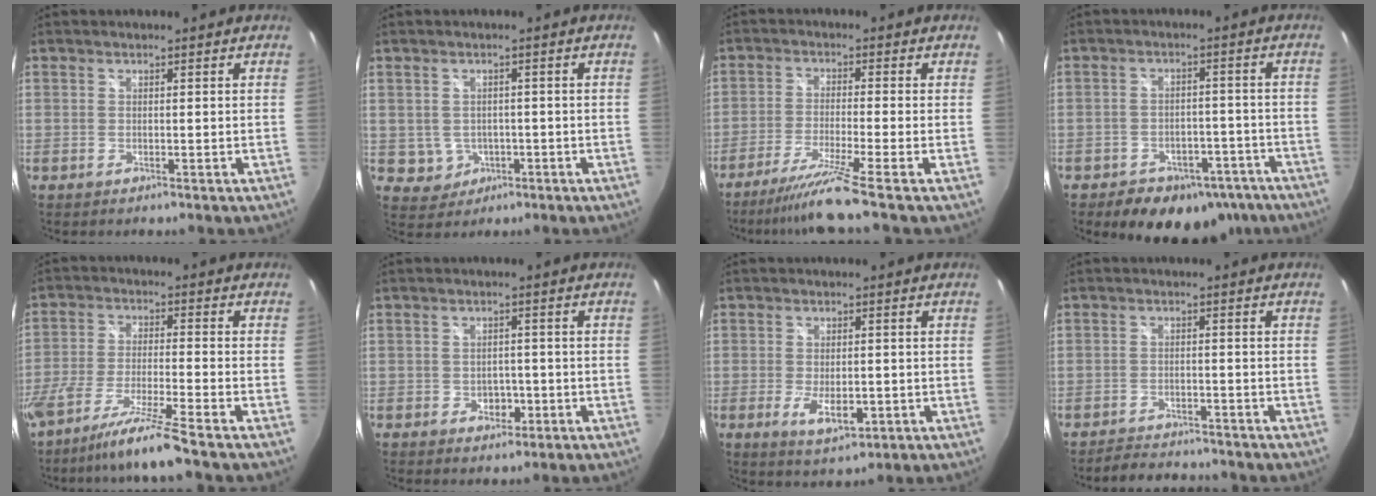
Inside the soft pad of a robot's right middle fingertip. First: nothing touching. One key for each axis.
{"total": 4.4, "fx": -0.8, "fy": 4.2, "fz": 1.1, "tx": -0.031, "ty": 0.006, "tz": 0.001}
{"total": 8.1, "fx": -6.5, "fy": -2.7, "fz": 4.1, "tx": -0.092, "ty": -0.019, "tz": -0.113}
{"total": 14.4, "fx": -10.1, "fy": 8.7, "fz": 5.6, "tx": -0.112, "ty": 0.019, "tz": -0.109}
{"total": 10.6, "fx": -8.7, "fy": -1.9, "fz": 5.7, "tx": -0.118, "ty": -0.023, "tz": -0.154}
{"total": 3.5, "fx": -1.3, "fy": 2.9, "fz": 1.5, "tx": -0.027, "ty": 0.001, "tz": -0.013}
{"total": 5.9, "fx": -1.8, "fy": 2.9, "fz": 4.9, "tx": -0.094, "ty": -0.016, "tz": -0.024}
{"total": 5.9, "fx": -5.6, "fy": 1.5, "fz": 1.0, "tx": -0.038, "ty": 0.002, "tz": -0.085}